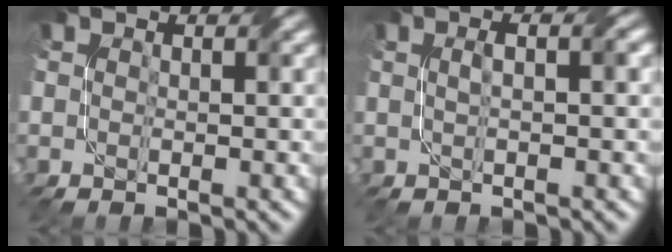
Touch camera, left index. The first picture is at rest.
{"total": 2.4, "force": [0.6, 0.8, 2.2], "torque": [-0.029, 0.004, 0.003]}